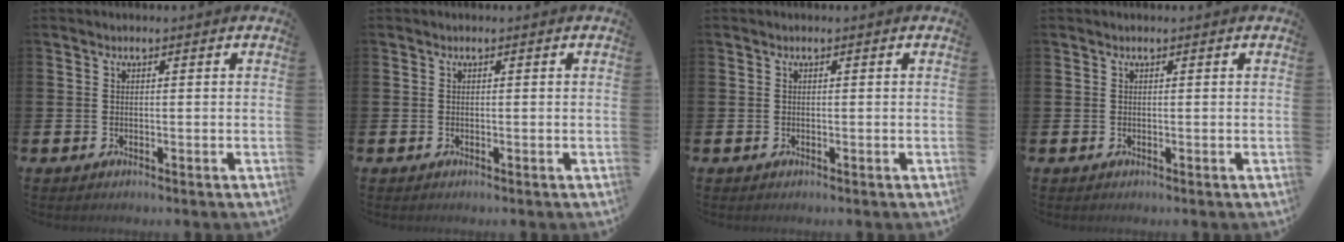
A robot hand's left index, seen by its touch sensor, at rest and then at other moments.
{"total": 0.0}
{"total": 0.0}
{"total": 0.0}